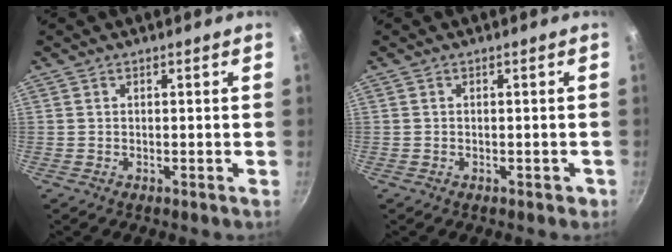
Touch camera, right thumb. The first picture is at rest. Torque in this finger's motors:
{"motor_torque": [-0.08, 0.87, -0.34, -0.03, 0.01]}